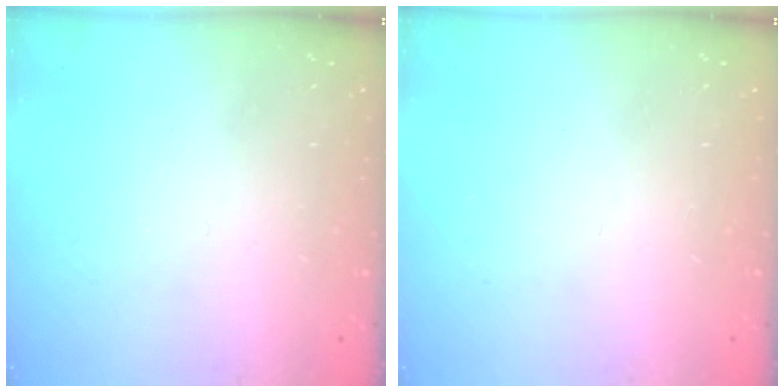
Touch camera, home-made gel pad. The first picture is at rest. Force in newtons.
{"total": 0.0}